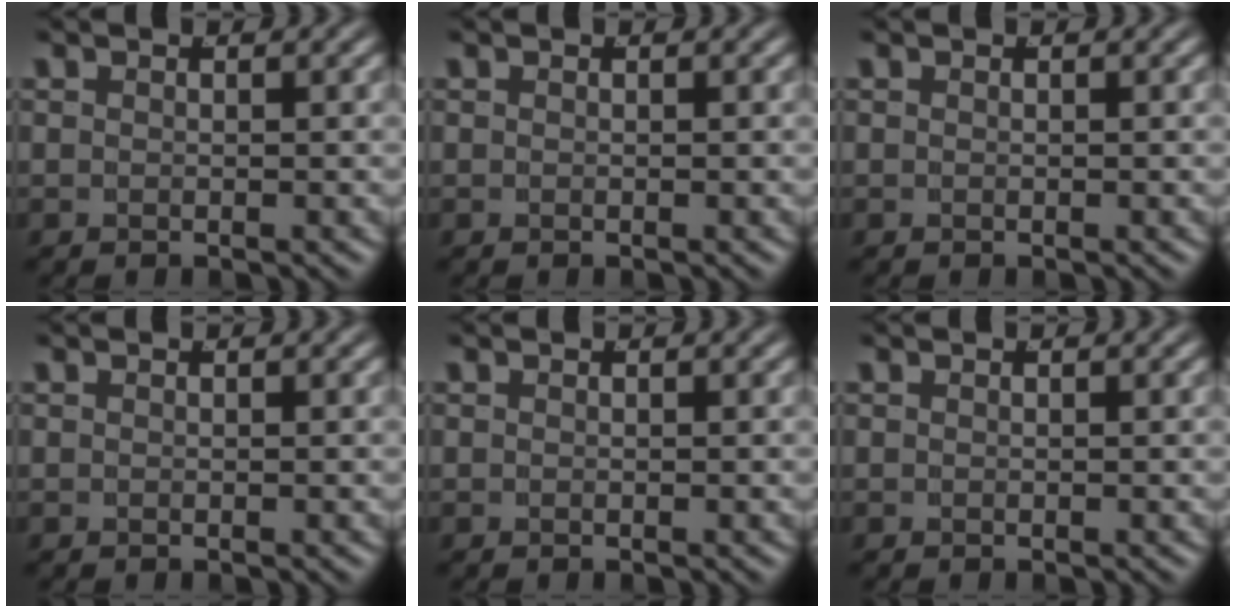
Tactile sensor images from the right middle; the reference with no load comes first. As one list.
[{"total": 0.0}, {"total": 0.0}, {"total": 0.0}, {"total": 0.0}, {"total": 0.0}]